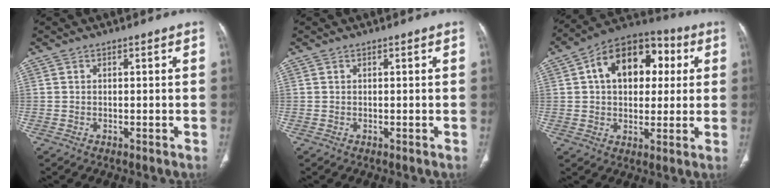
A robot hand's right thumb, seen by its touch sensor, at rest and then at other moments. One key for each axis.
{"total": 0.0}
{"total": 17.3, "fx": 4.1, "fy": 11.4, "fz": 12.4, "tx": -0.148, "ty": 0.021, "tz": 0.056}